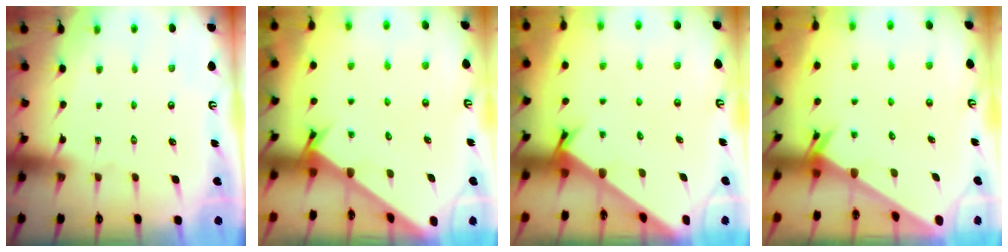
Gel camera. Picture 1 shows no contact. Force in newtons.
{"total": 2.6, "press": 2.6, "slide": 0.3}
{"total": 2.1, "press": 2.1, "slide": 0.1}
{"total": 2.3, "press": 2.3, "slide": 0.1}